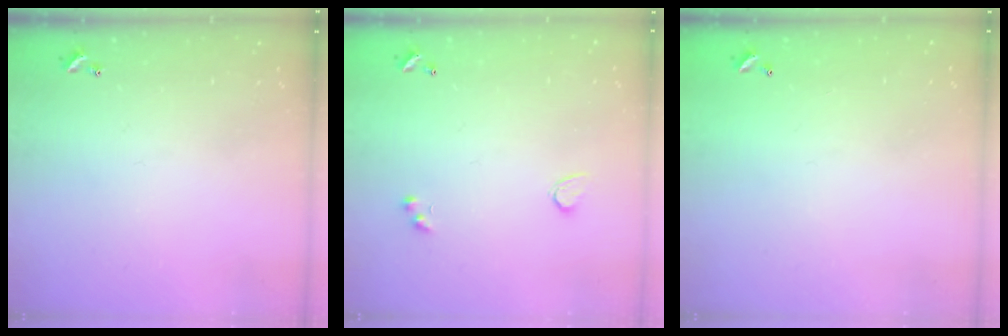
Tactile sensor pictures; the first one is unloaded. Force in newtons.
{"total": 1.9, "press": 1.5, "slide": 1.1}
{"total": 2.9, "press": 2.9, "slide": 0.1}